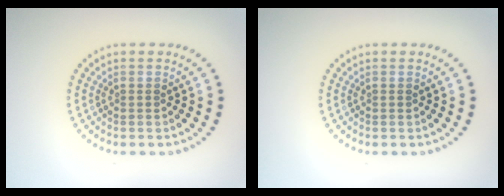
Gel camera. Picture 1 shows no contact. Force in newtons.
{"total": 0.0}